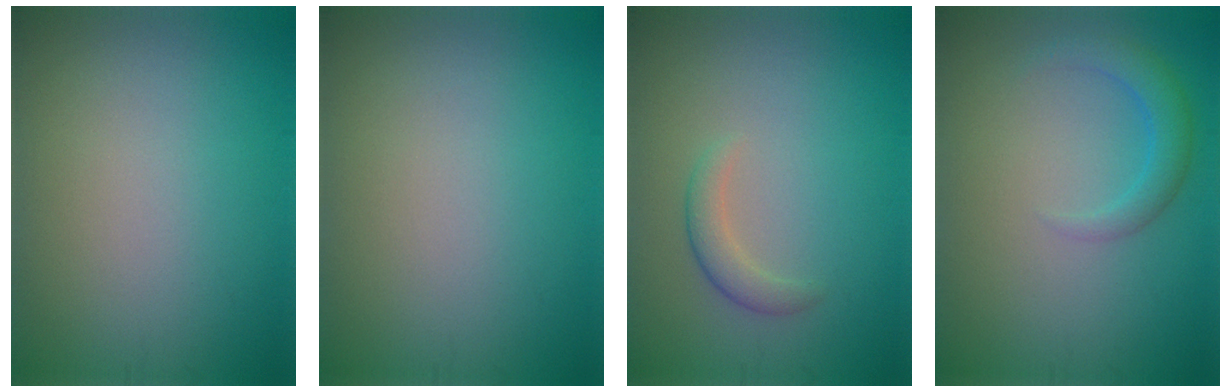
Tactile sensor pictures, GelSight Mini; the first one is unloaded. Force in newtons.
{"total": 0.0}
{"total": 1.8, "press": 1.8, "slide": 0.1}
{"total": 2.4, "press": 2.4, "slide": 0.1}